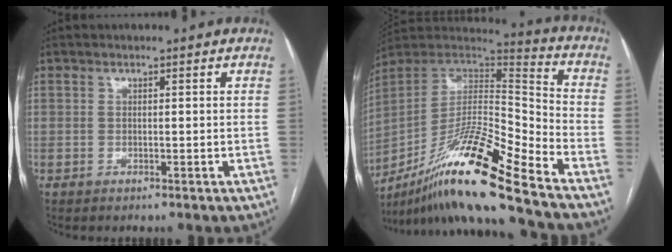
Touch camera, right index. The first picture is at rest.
{"total": 21.0, "force": [-14.5, 0.4, 15.2], "torque": [-0.296, -0.011, -0.265]}